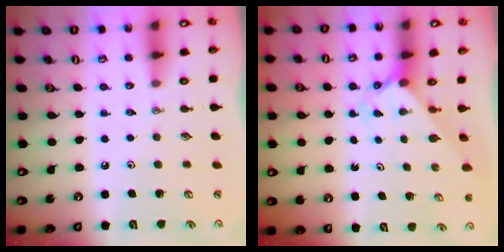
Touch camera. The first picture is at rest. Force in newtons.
{"total": 2.0, "press": 2.0, "slide": 0.2}